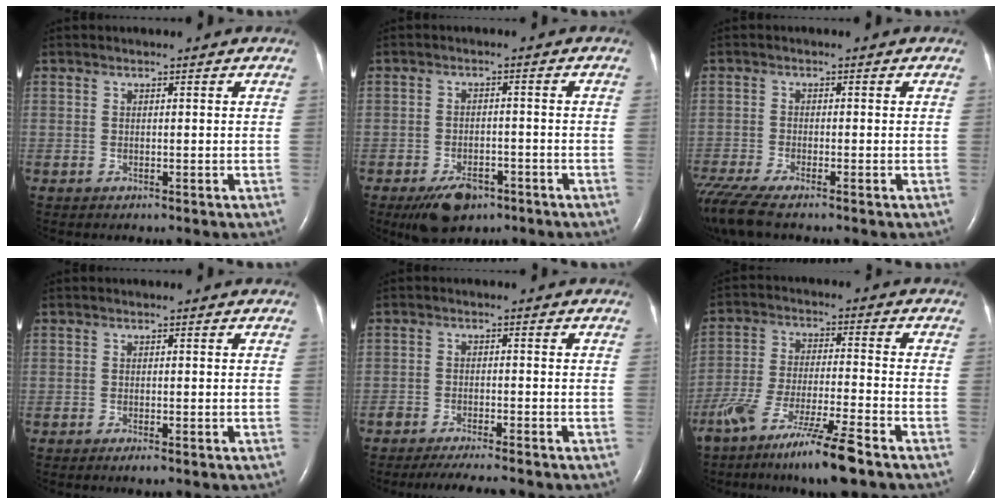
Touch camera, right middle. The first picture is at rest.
{"total": 6.1, "force": [-3.9, 3.1, 3.4], "torque": [-0.065, -0.002, -0.060]}
{"total": 6.7, "force": [-5.4, 0.5, 4.0], "torque": [-0.084, -0.020, -0.098]}
{"total": 1.3, "force": [-0.8, 0.1, 1.0], "torque": [-0.022, -0.005, -0.010]}
{"total": 6.7, "force": [-5.9, 0.9, 3.0], "torque": [-0.036, -0.013, -0.092]}
{"total": 12.5, "force": [-8.8, 0.3, 8.9], "torque": [-0.172, -0.035, -0.159]}